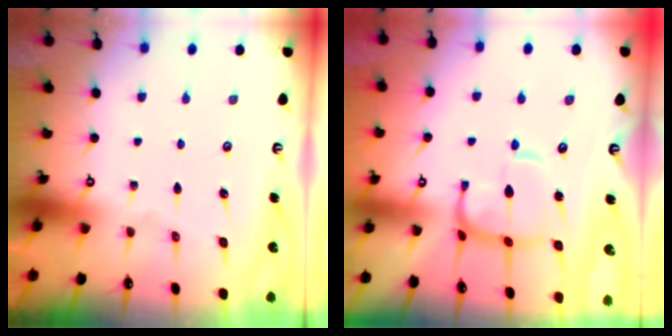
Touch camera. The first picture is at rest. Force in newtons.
{"total": 8.4, "press": 8.3, "slide": 1.1}